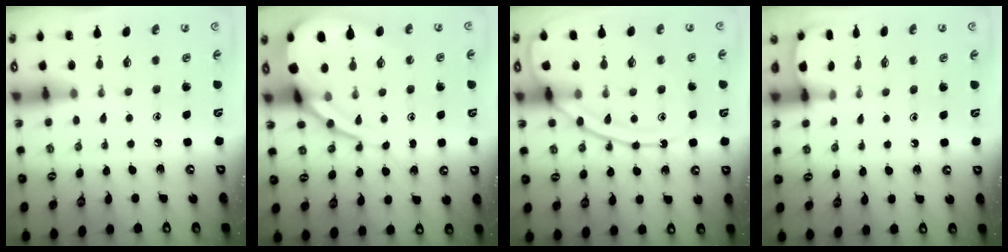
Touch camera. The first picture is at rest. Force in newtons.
{"total": 12.8, "press": 12.7, "slide": 1.4}
{"total": 13.0, "press": 12.9, "slide": 1.1}
{"total": 1.2, "press": 1.2, "slide": 0.1}